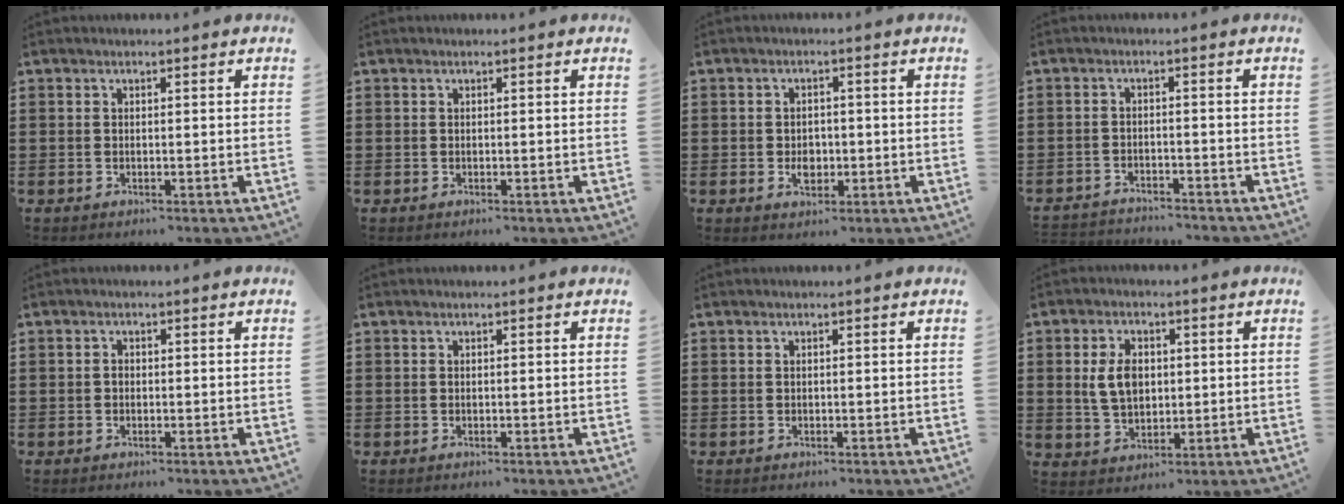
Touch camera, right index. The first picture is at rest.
{"total": 0.0}
{"total": 2.7, "force": [-0.5, 2.0, 1.8], "torque": [-0.030, 0.000, -0.013]}
{"total": 2.6, "force": [-2.6, 0.1, -0.2], "torque": [-0.005, -0.002, -0.056]}
{"total": 0.8, "force": [-0.3, 0.5, 0.5], "torque": [-0.013, -0.001, -0.004]}
{"total": 0.0}
{"total": 0.0}
{"total": 5.8, "force": [0.7, 3.8, 4.4], "torque": [-0.100, 0.005, 0.005]}